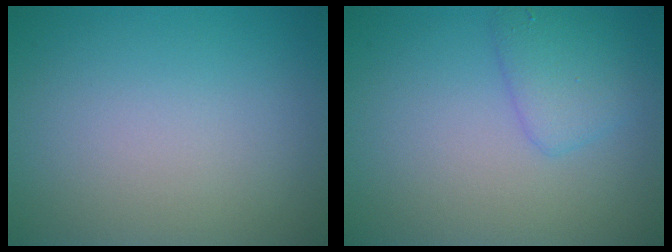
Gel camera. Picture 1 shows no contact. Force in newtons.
{"total": 2.4, "press": 2.4, "slide": 0.1}